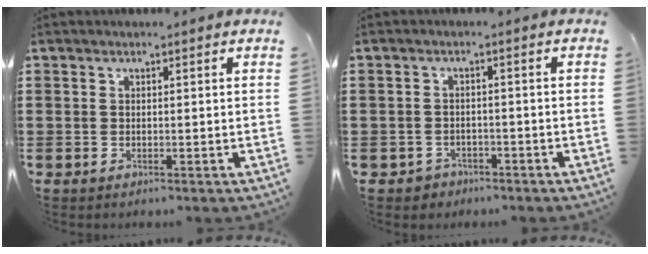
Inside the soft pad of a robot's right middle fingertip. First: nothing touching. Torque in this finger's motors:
{"motor_torque": [0.42, -0.20, 0.03, 0.00]}